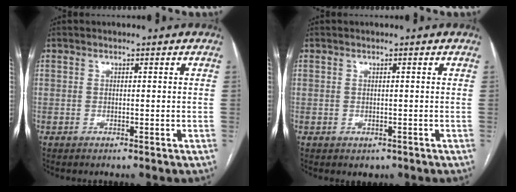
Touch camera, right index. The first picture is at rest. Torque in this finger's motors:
{"motor_torque": [-0.04, 0.00, -0.19, -0.05]}